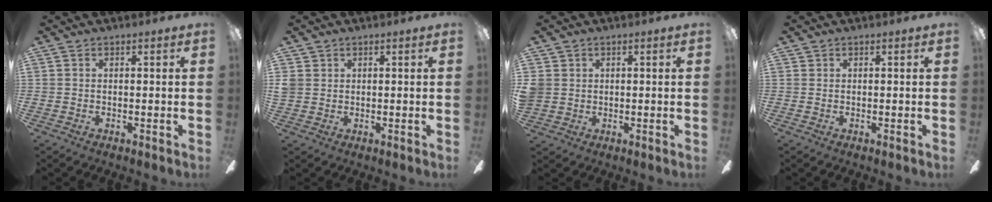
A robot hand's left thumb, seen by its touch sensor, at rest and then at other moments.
{"total": 2.5, "force": [0.9, 2.2, 0.6], "torque": [-0.015, 0.005, 0.019]}
{"total": 3.2, "force": [0.7, 3.1, 0.7], "torque": [-0.018, 0.007, 0.016]}
{"total": 0.0}